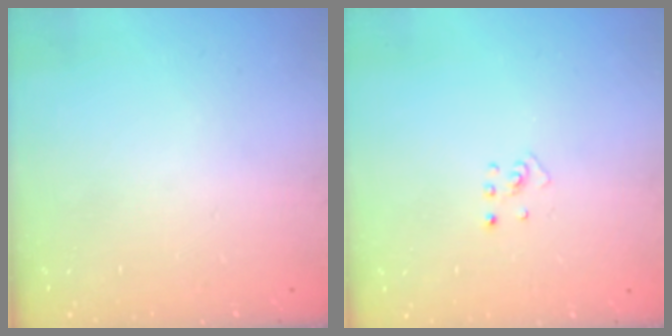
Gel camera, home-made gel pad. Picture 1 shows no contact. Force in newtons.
{"total": 2.5, "press": 2.4, "slide": 0.5}